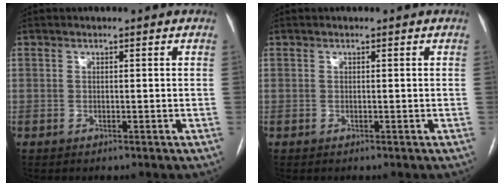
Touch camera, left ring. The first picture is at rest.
{"total": 0.0}